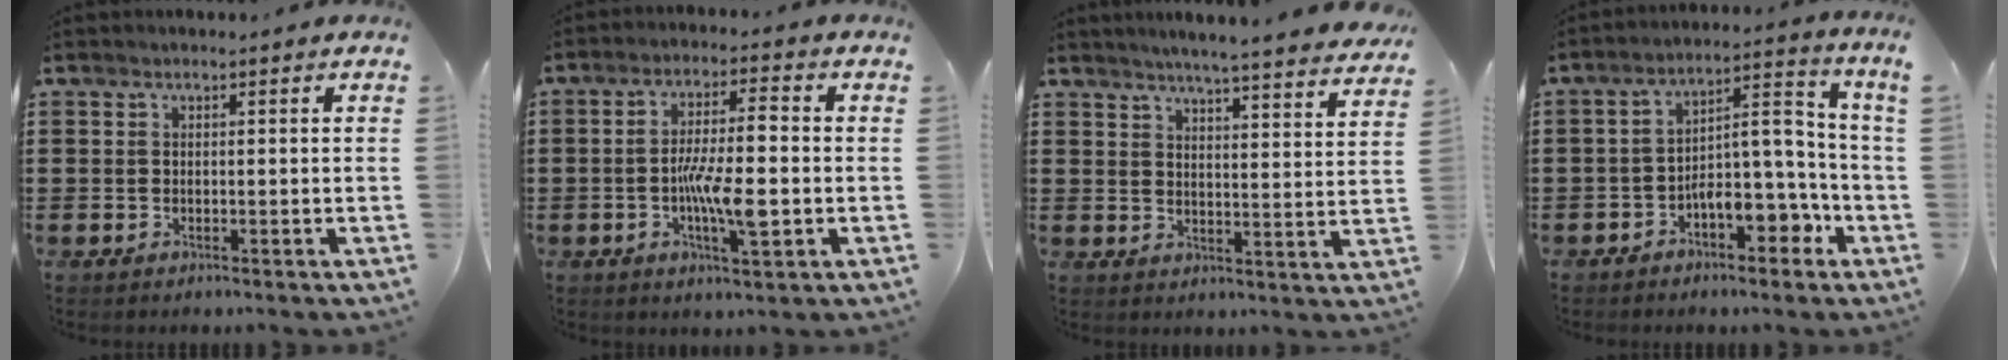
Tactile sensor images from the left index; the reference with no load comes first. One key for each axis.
{"total": 8.0, "fx": -1.5, "fy": 1.8, "fz": 7.7, "tx": -0.150, "ty": -0.004, "tz": -0.032}
{"total": 4.2, "fx": 4.1, "fy": -0.5, "fz": 0.9, "tx": -0.037, "ty": -0.027, "tz": 0.068}
{"total": 7.9, "fx": -4.1, "fy": 2.5, "fz": 6.3, "tx": -0.098, "ty": 0.003, "tz": -0.076}